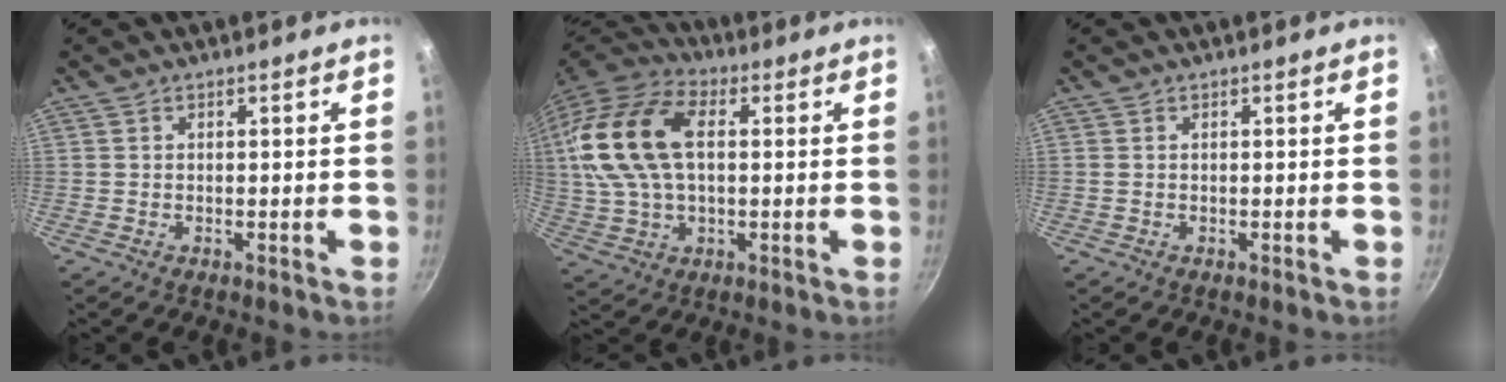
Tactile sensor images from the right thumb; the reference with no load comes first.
{"total": 19.3, "force": [3.1, 11.5, 15.2], "torque": [-0.297, 0.025, 0.048]}
{"total": 0.0}